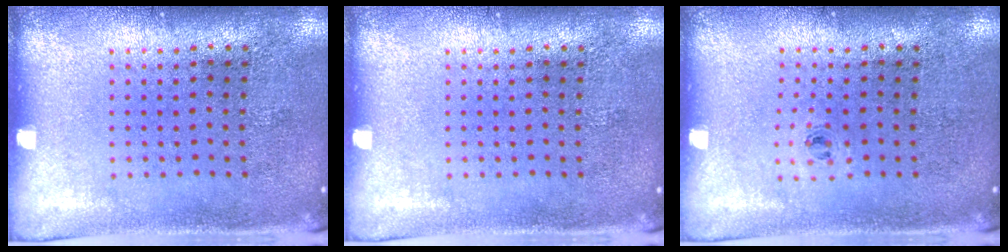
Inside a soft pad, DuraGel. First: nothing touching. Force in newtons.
{"total": 0.0}
{"total": 0.5, "press": 0.3, "slide": 0.5}